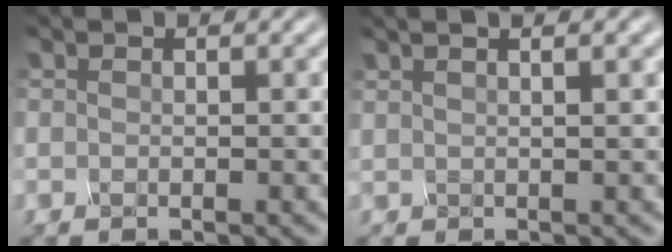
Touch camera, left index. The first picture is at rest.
{"total": 2.1, "force": [1.5, 0.5, 1.5], "torque": [-0.010, 0.026, 0.000]}